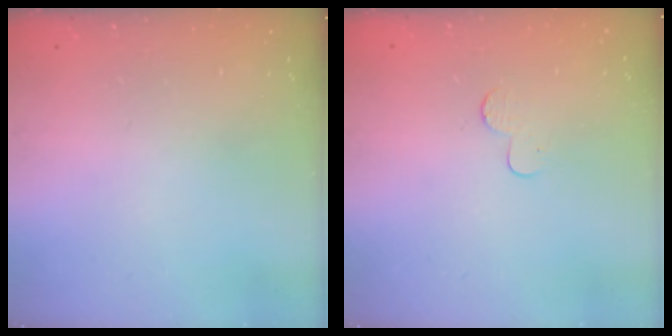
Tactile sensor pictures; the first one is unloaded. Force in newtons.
{"total": 4.4, "press": 4.4, "slide": 0.4}